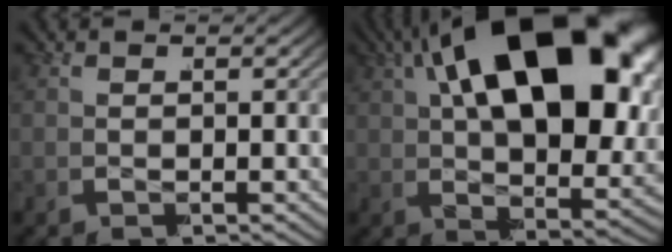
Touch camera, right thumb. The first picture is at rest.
{"total": 22.5, "force": [1.9, 11.3, 19.3], "torque": [-0.323, -0.010, 0.038]}